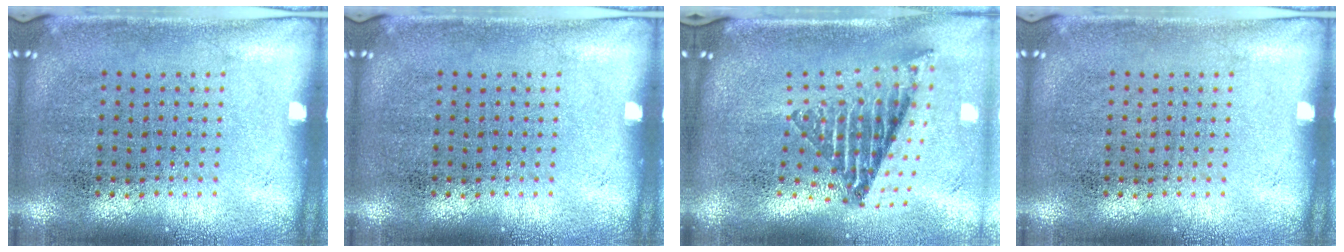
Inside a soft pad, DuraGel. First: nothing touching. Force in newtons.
{"total": 0.0}
{"total": 2.2, "press": 1.5, "slide": 1.6}
{"total": 0.0}